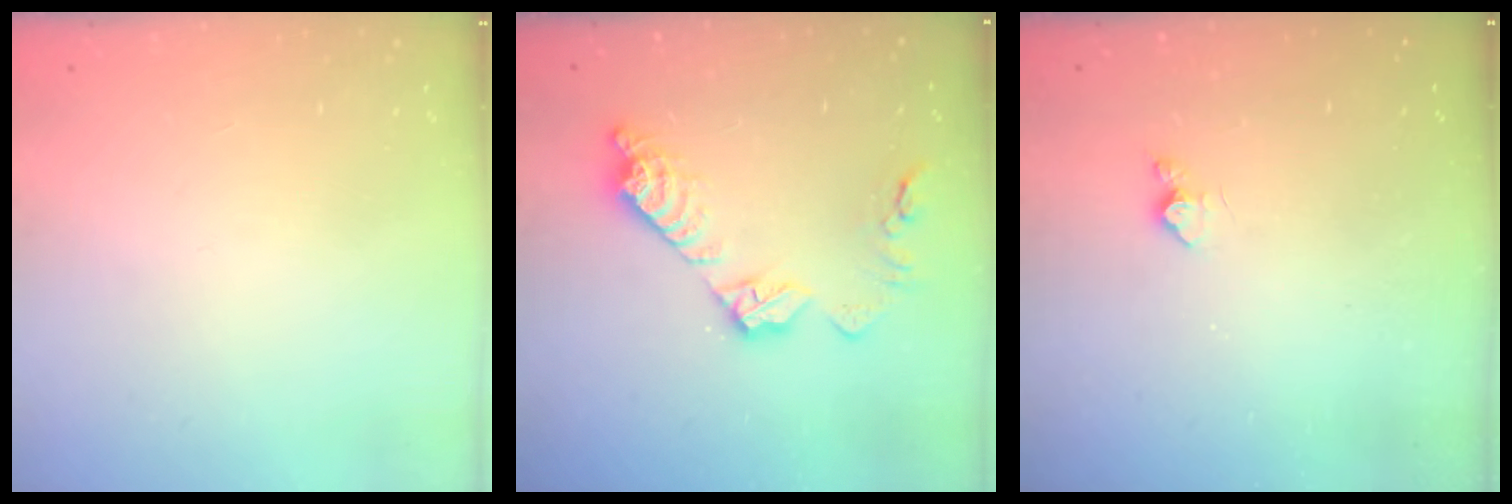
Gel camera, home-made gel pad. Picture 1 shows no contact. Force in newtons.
{"total": 12.9, "press": 12.9, "slide": 0.7}
{"total": 3.6, "press": 3.6, "slide": 0.5}